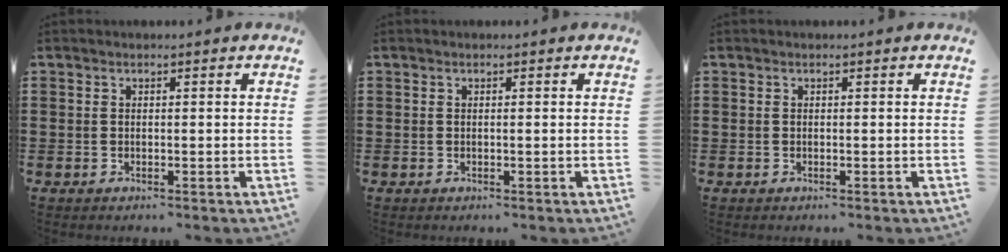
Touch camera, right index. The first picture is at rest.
{"total": 0.0}
{"total": 0.0}